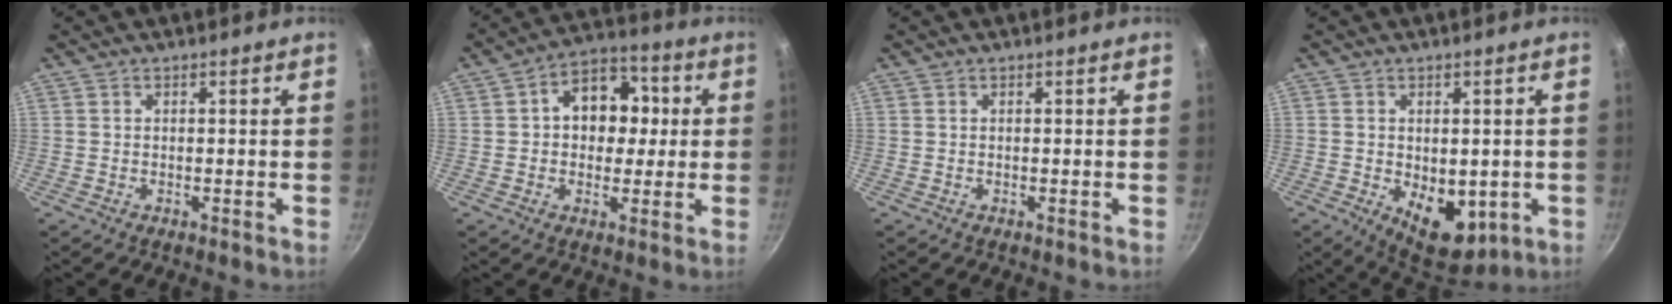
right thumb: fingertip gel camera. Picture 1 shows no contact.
{"total": 12.0, "force": [1.7, 8.9, 7.8], "torque": [-0.066, 0.021, 0.010]}
{"total": 0.0}
{"total": 10.4, "force": [-2.0, 6.5, 7.9], "torque": [-0.077, -0.015, -0.012]}